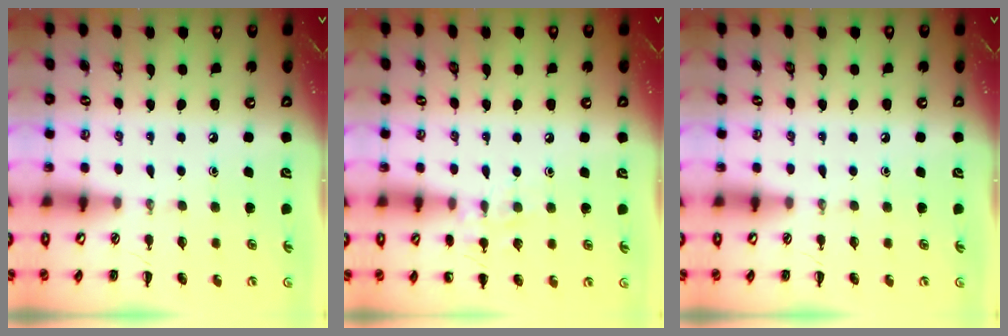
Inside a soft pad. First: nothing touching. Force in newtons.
{"total": 8.1, "press": 7.8, "slide": 2.1}
{"total": 0.0}